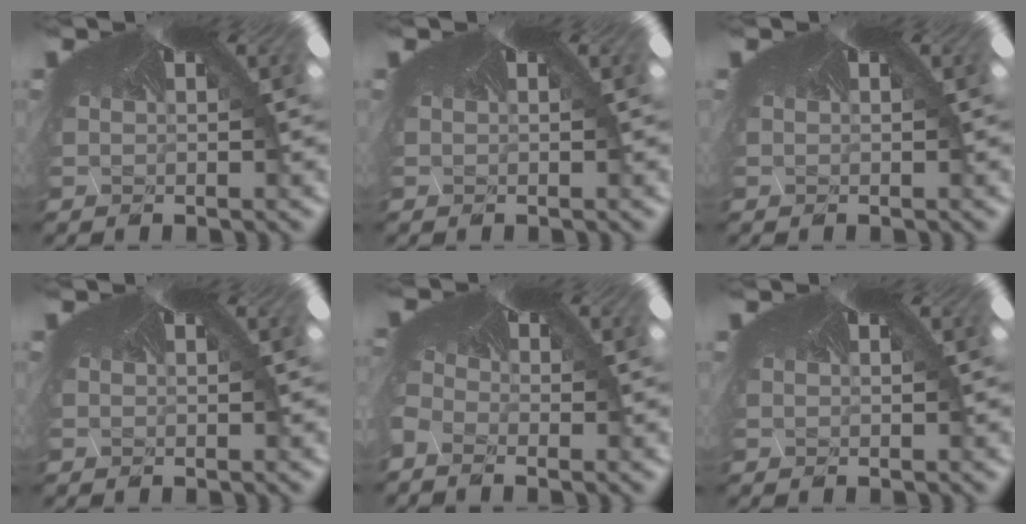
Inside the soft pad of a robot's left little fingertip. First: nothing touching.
{"total": 0.0}
{"total": 0.0}
{"total": 0.0}
{"total": 5.8, "force": [-5.4, 0.6, 1.9], "torque": [-0.042, -0.049, -0.073]}
{"total": 0.0}